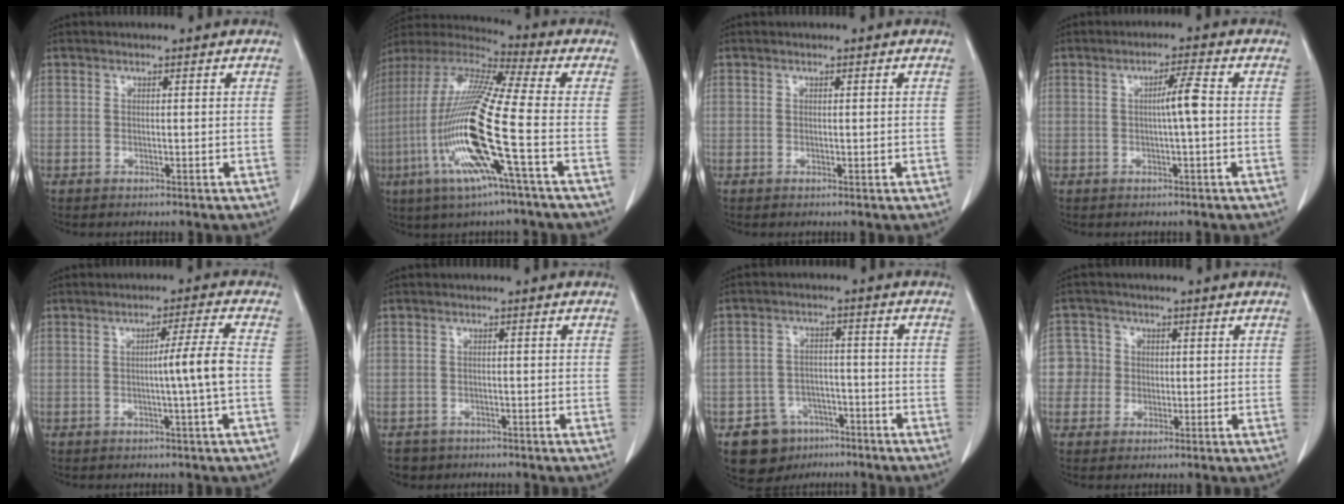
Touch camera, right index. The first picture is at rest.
{"total": 19.3, "force": [-5.3, 0.1, 18.5], "torque": [-0.393, -0.021, -0.116]}
{"total": 0.6, "force": [0.0, 0.2, 0.5], "torque": [-0.010, -0.002, 0.002]}
{"total": 3.4, "force": [0.0, -0.1, 3.4], "torque": [-0.058, 0.006, -0.001]}
{"total": 5.0, "force": [-0.7, -1.4, 4.7], "torque": [-0.070, 0.001, -0.012]}
{"total": 2.5, "force": [-1.8, 1.8, -0.2], "torque": [-0.004, 0.004, -0.030]}
{"total": 7.3, "force": [-4.6, 5.5, 1.4], "torque": [-0.020, 0.010, -0.065]}
{"total": 4.4, "force": [-0.1, 4.4, 0.0], "torque": [0.013, 0.017, -0.003]}